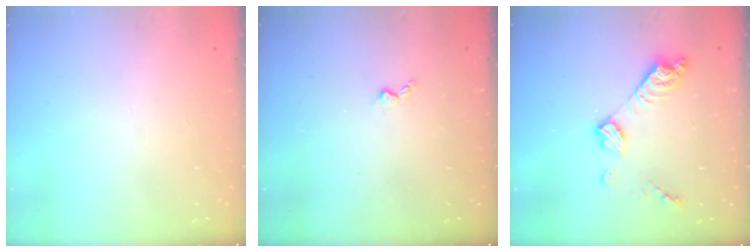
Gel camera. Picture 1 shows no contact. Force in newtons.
{"total": 2.9, "press": 2.9, "slide": 0.5}
{"total": 9.8, "press": 9.8, "slide": 0.6}